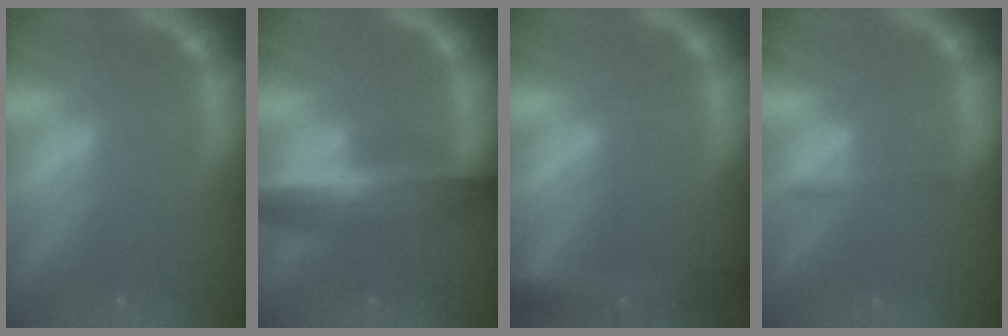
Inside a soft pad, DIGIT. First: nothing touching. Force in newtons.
{"total": 8.0}
{"total": 6.4}
{"total": 1.4}